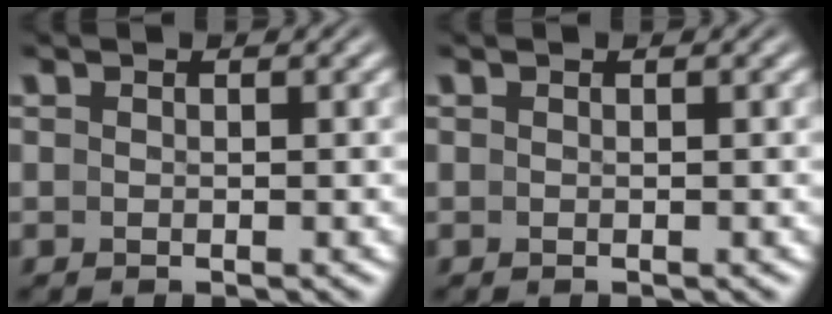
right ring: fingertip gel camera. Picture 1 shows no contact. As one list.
[{"total": 0.0}]